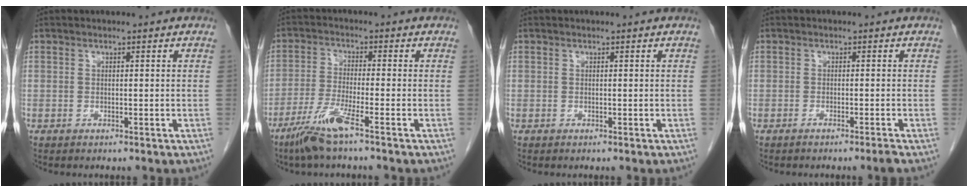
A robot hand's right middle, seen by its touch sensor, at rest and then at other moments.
{"total": 6.3, "force": [-4.2, -0.3, 4.8], "torque": [-0.101, -0.017, -0.088]}
{"total": 0.0}
{"total": 1.9, "force": [-1.4, -0.7, 1.0], "torque": [-0.015, 0.003, -0.026]}